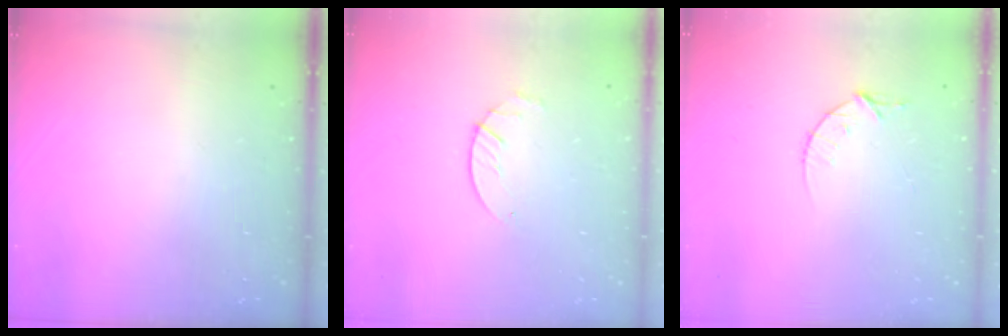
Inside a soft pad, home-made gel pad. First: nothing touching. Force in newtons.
{"total": 2.9, "press": 2.9, "slide": 0.4}
{"total": 4.3, "press": 4.3, "slide": 0.5}